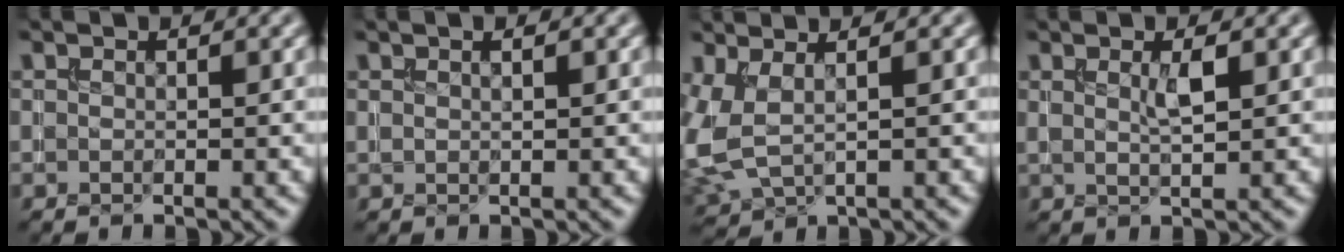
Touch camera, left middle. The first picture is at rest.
{"total": 0.8, "force": [0.4, 0.3, 0.6], "torque": [-0.011, 0.000, 0.009]}
{"total": 4.4, "force": [0.6, 2.3, 3.7], "torque": [-0.105, -0.003, 0.014]}
{"total": 1.8, "force": [0.6, 0.3, 1.6], "torque": [-0.033, -0.001, 0.009]}